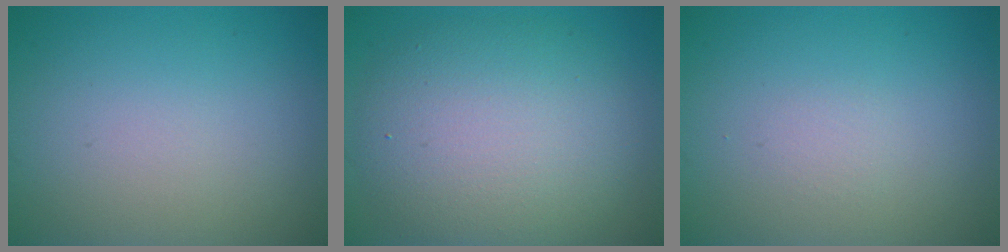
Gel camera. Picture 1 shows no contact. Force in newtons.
{"total": 8.3, "press": 8.2, "slide": 0.5}
{"total": 0.0}